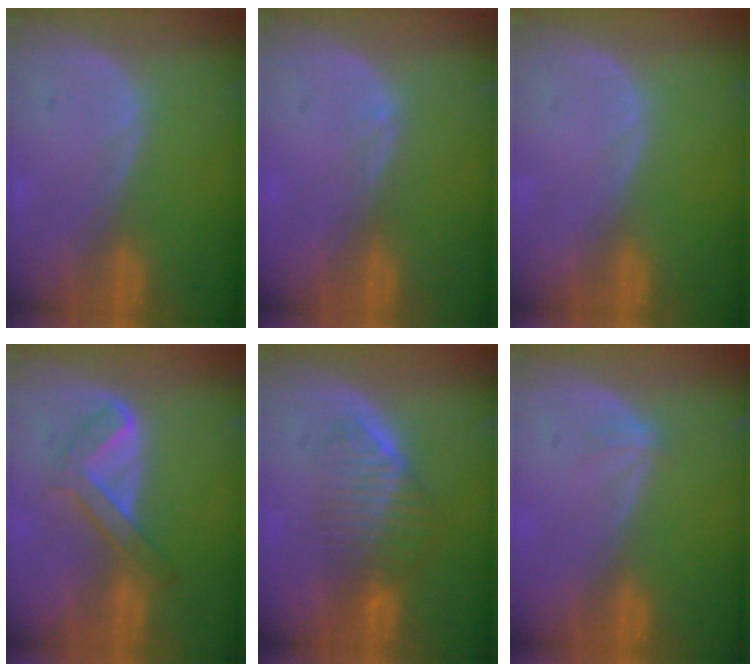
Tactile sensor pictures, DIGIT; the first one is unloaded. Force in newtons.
{"total": 1.0, "press": 0.7, "slide": 0.7}
{"total": 0.0}
{"total": 5.3, "press": 5.1, "slide": 1.4}
{"total": 6.6, "press": 6.0, "slide": 2.8}
{"total": 1.2, "press": 0.8, "slide": 0.8}